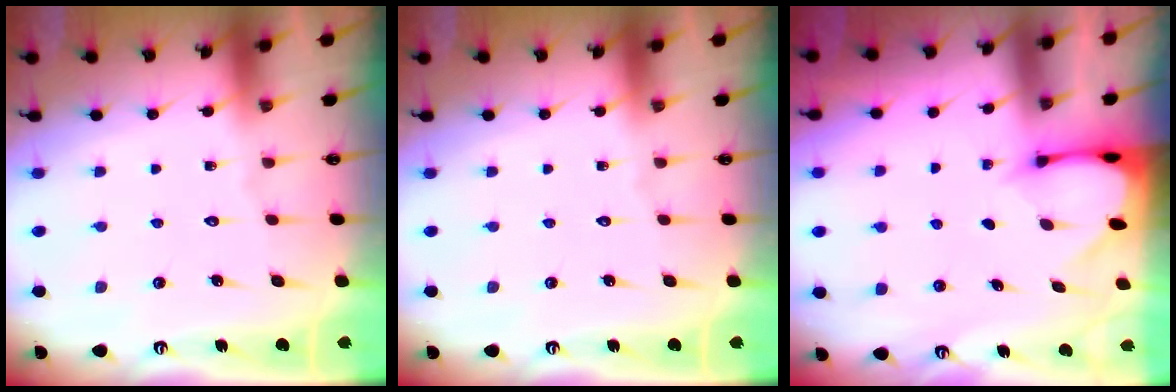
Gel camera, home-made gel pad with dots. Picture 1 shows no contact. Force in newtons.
{"total": 0.0}
{"total": 2.7, "press": 2.7, "slide": 0.2}